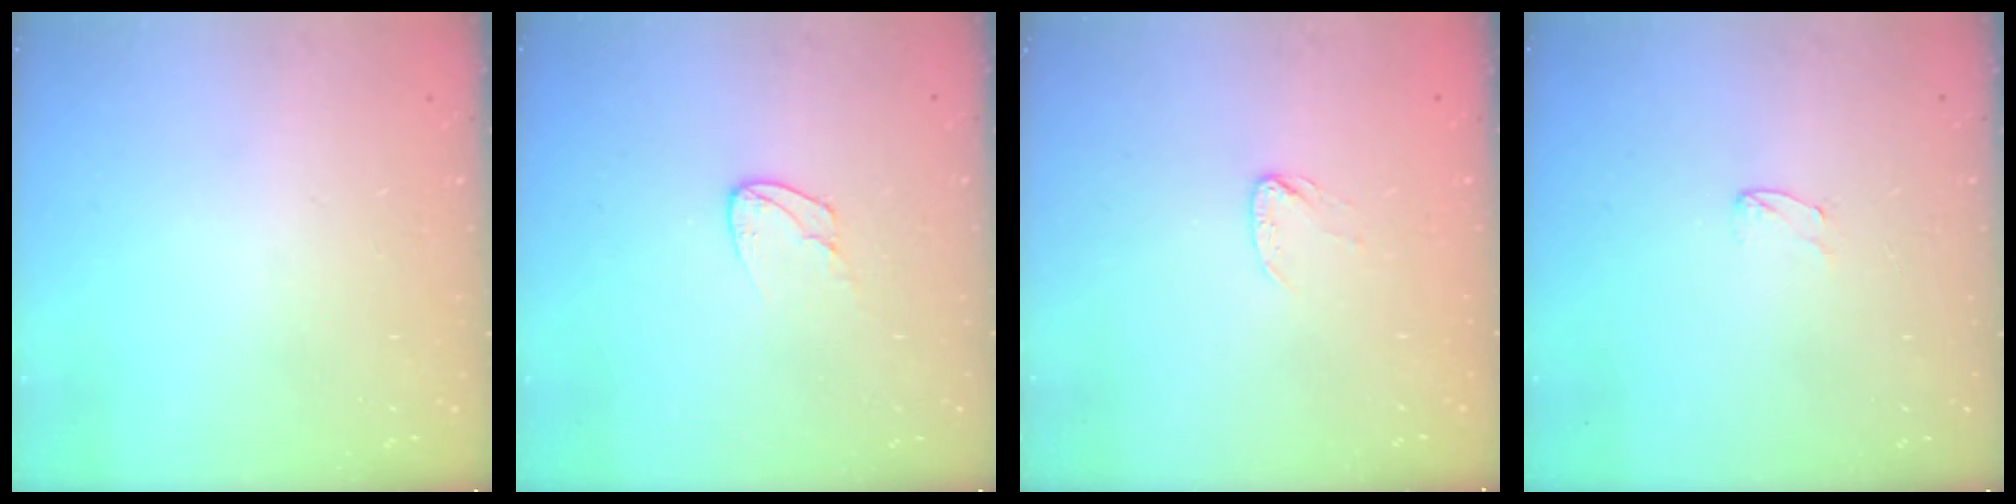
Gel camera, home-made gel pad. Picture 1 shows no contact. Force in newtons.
{"total": 6.9, "press": 6.9, "slide": 0.4}
{"total": 3.4, "press": 3.4, "slide": 0.3}
{"total": 3.8, "press": 3.8, "slide": 0.4}